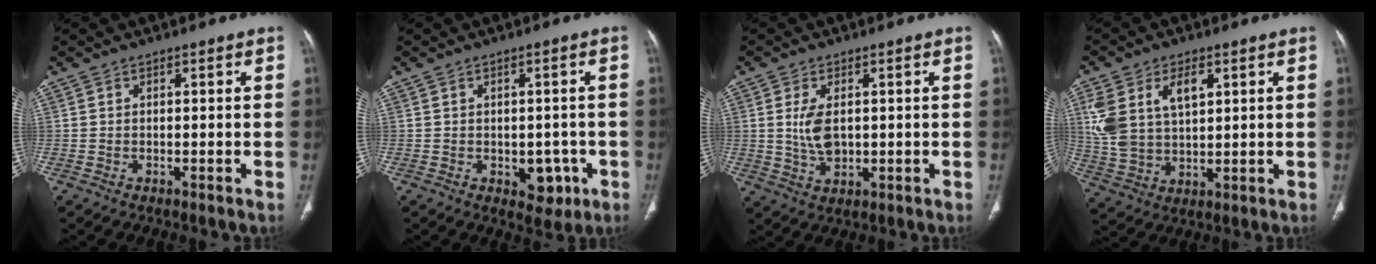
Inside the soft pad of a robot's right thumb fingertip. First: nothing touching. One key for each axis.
{"total": 5.3, "fx": -1.6, "fy": 3.6, "fz": 3.5, "tx": -0.015, "ty": 0.006, "tz": -0.011}
{"total": 5.8, "fx": 0.7, "fy": 3.3, "fz": 4.7, "tx": -0.095, "ty": -0.007, "tz": 0.020}
{"total": 12.9, "fx": 4.4, "fy": 7.6, "fz": 9.5, "tx": -0.192, "ty": -0.004, "tz": 0.095}